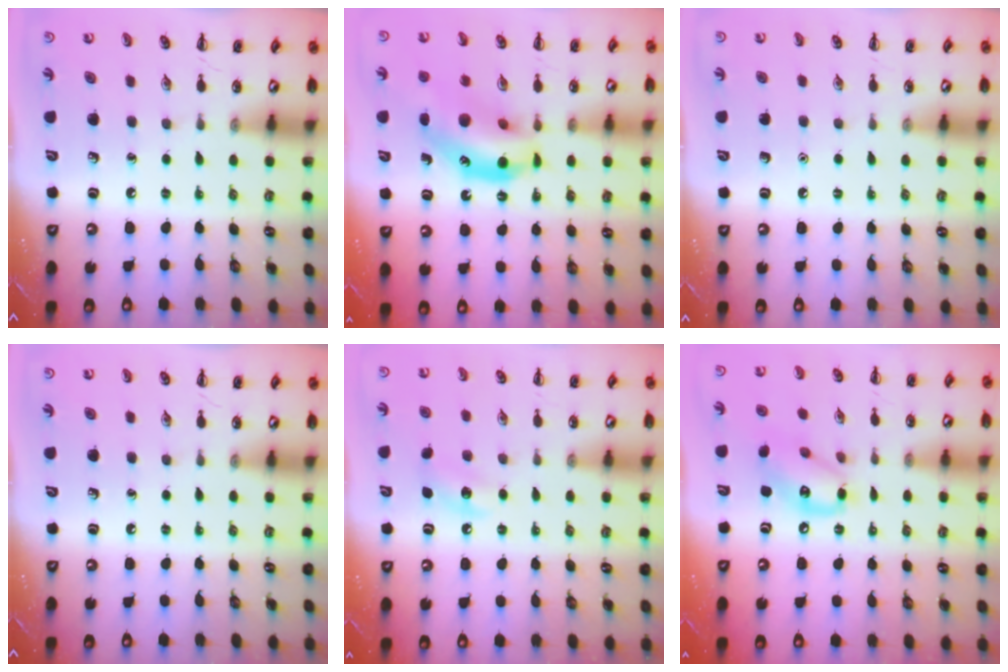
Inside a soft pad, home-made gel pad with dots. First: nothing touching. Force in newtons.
{"total": 13.4, "press": 13.0, "slide": 3.3}
{"total": 1.6, "press": 1.6, "slide": 0.1}
{"total": 0.0}
{"total": 7.3, "press": 7.1, "slide": 1.8}
{"total": 12.4, "press": 12.2, "slide": 2.6}